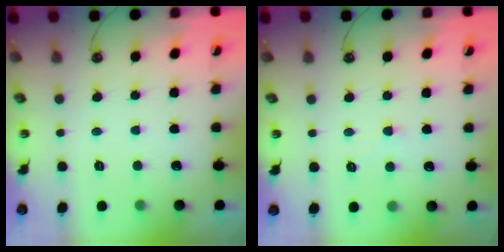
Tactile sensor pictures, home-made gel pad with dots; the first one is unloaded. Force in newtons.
{"total": 0.9, "press": 0.8, "slide": 0.3}